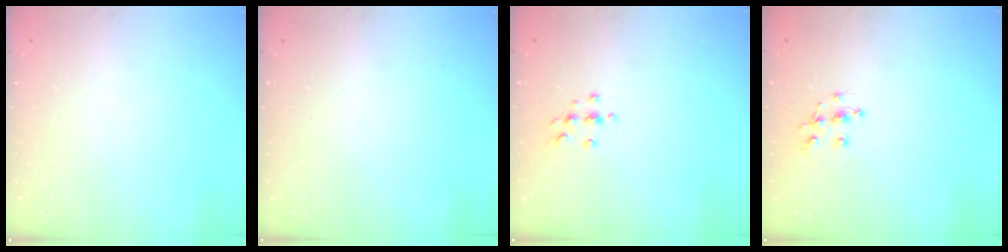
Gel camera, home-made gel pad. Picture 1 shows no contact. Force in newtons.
{"total": 0.0}
{"total": 3.7, "press": 3.7, "slide": 0.4}
{"total": 7.8, "press": 7.7, "slide": 0.5}